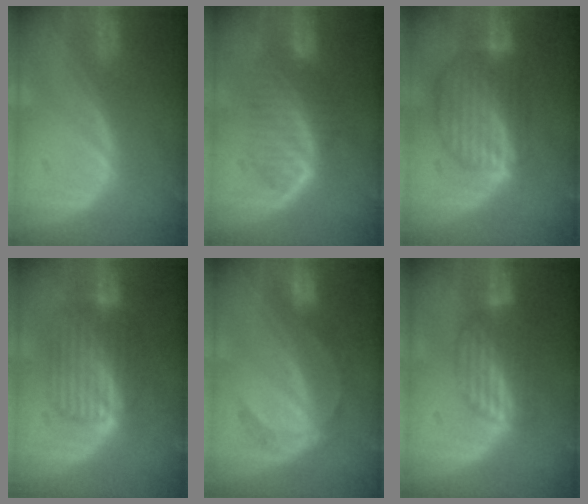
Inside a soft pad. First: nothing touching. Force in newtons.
{"total": 6.6, "press": 6.4, "slide": 1.8}
{"total": 8.7, "press": 7.6, "slide": 4.1}
{"total": 7.4, "press": 7.3, "slide": 0.3}
{"total": 4.7, "press": 4.7, "slide": 0.4}
{"total": 6.9, "press": 6.0, "slide": 3.5}